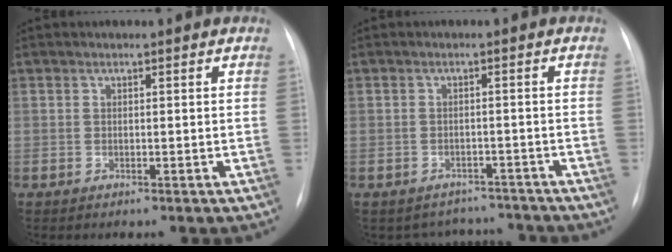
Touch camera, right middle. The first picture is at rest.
{"total": 5.9, "force": [-5.3, 2.5, -0.5], "torque": [0.012, 0.020, -0.062]}